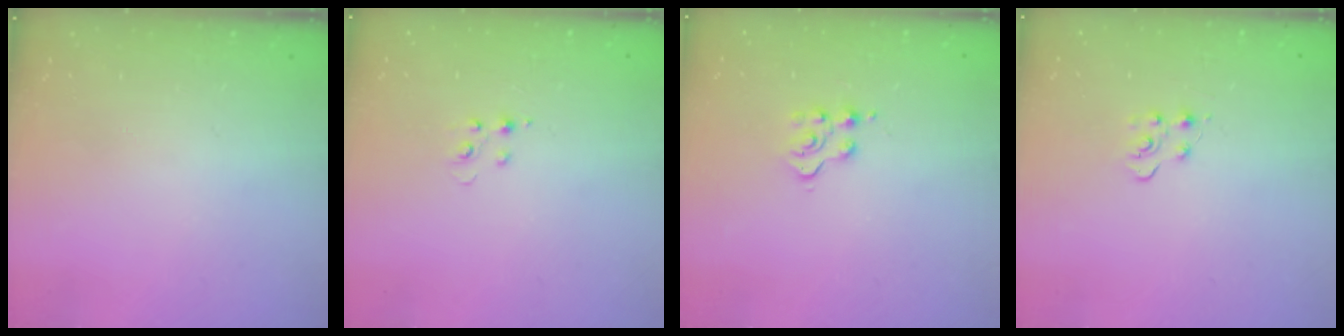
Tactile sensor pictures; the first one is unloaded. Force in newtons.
{"total": 3.7, "press": 3.7, "slide": 0.4}
{"total": 4.2, "press": 4.1, "slide": 0.5}
{"total": 5.2, "press": 5.2, "slide": 0.6}